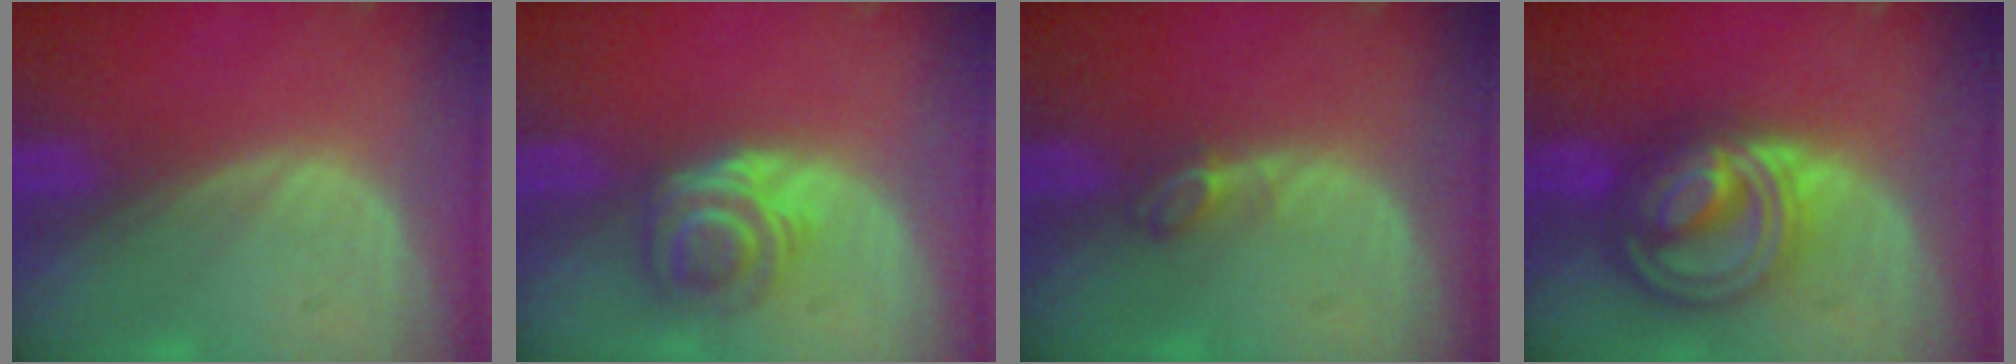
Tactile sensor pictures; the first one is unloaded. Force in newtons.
{"total": 6.1, "press": 5.0, "slide": 3.5}
{"total": 2.0, "press": 1.9, "slide": 0.4}
{"total": 9.0, "press": 9.0, "slide": 0.6}